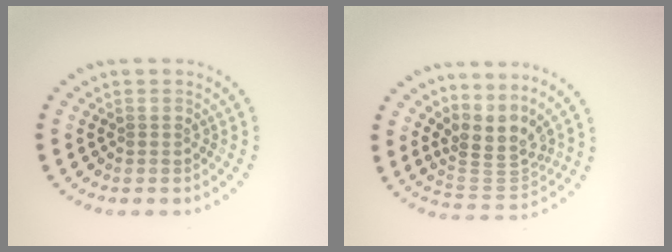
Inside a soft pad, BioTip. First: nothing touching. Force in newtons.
{"total": 3.5, "press": 2.4, "slide": 2.5}